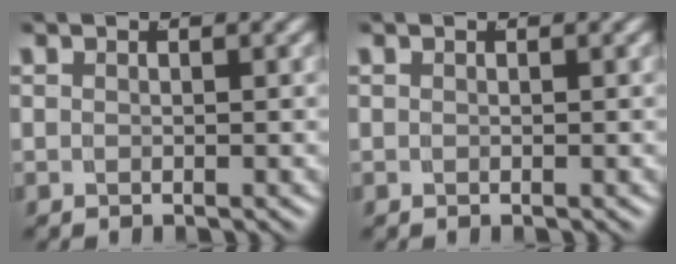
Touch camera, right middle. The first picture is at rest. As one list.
[{"total": 0.0}]